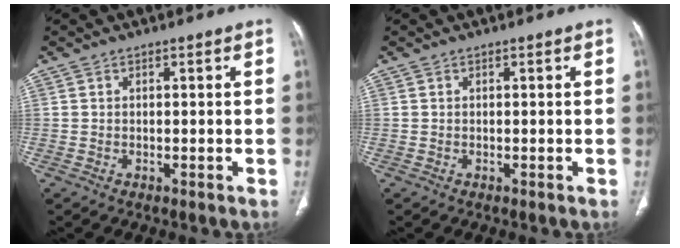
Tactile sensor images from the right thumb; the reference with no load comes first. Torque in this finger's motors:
{"motor_torque": [0.00, 0.00, -0.06, -0.06, 0.00]}